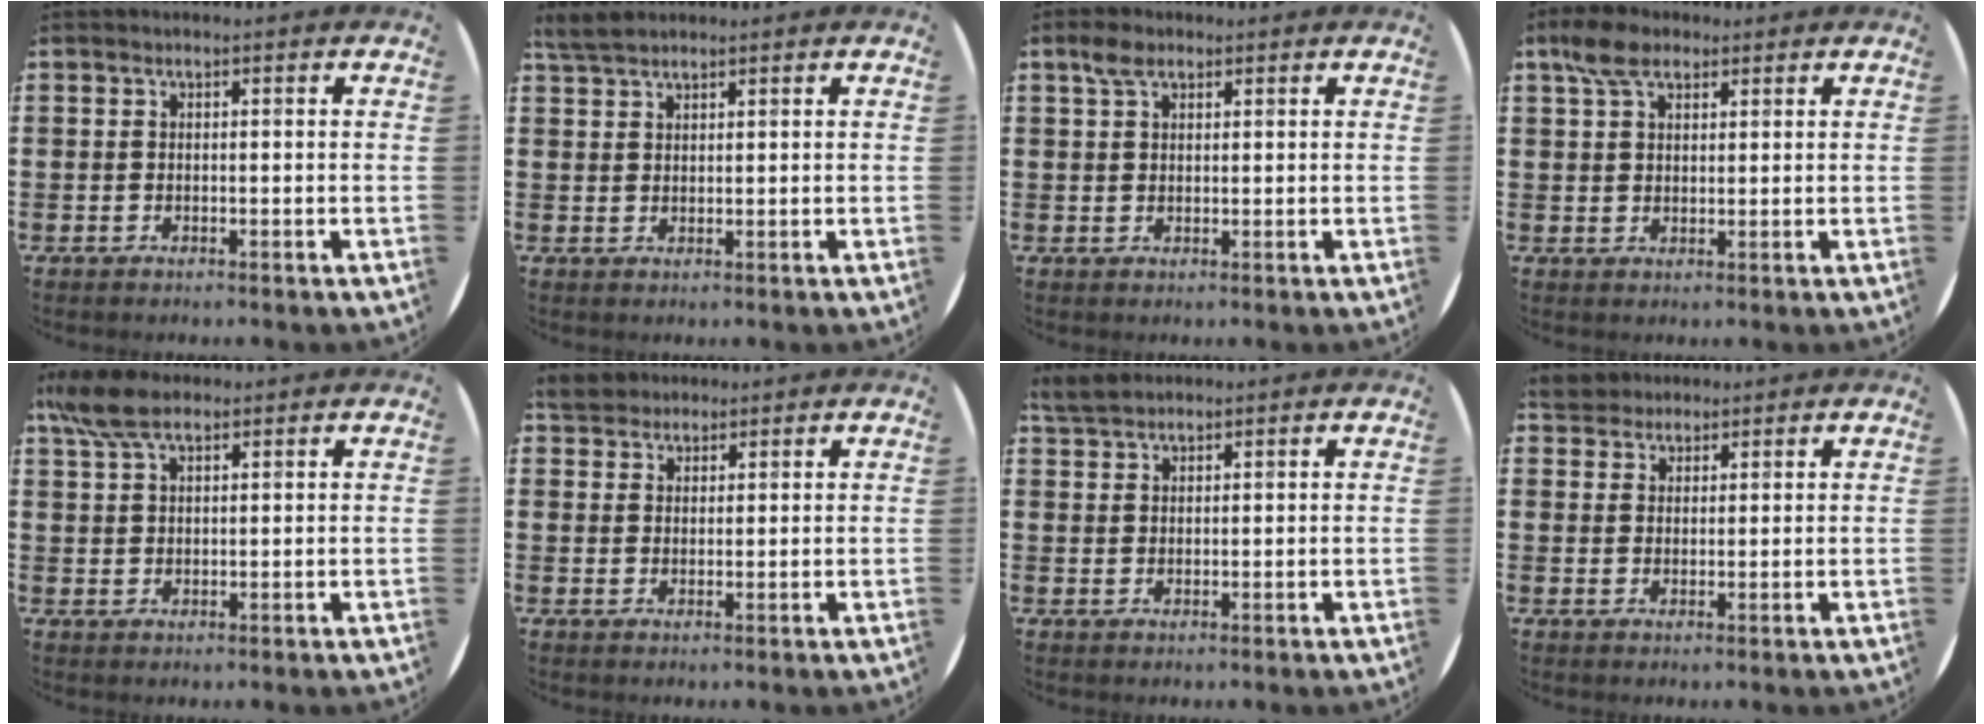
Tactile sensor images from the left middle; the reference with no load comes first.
{"total": 2.8, "force": [2.6, 0.8, 0.9], "torque": [-0.017, 0.000, 0.048]}
{"total": 2.8, "force": [1.8, 1.5, 1.5], "torque": [-0.025, 0.004, 0.032]}
{"total": 4.7, "force": [3.3, 2.5, 2.3], "torque": [-0.046, 0.007, 0.060]}
{"total": 5.7, "force": [4.1, 2.3, 3.3], "torque": [-0.066, -0.002, 0.074]}
{"total": 3.7, "force": [3.3, 1.5, 0.4], "torque": [-0.012, -0.001, 0.063]}
{"total": 2.9, "force": [2.7, 0.8, 0.8], "torque": [-0.013, 0.000, 0.050]}
{"total": 3.6, "force": [3.3, 1.5, 0.1], "torque": [-0.006, -0.003, 0.063]}